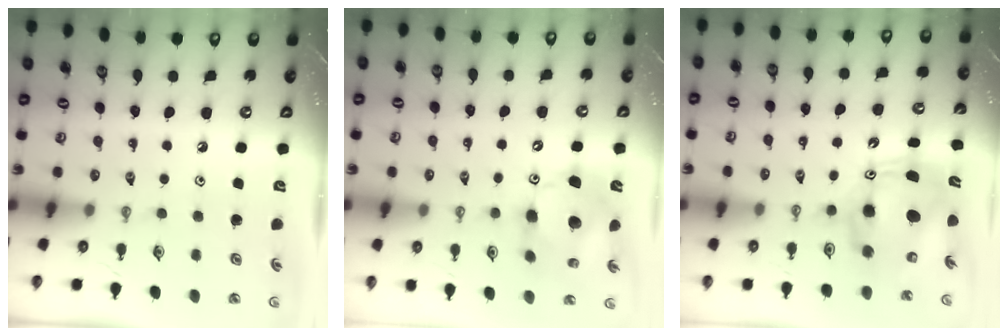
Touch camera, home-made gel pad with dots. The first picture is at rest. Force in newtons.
{"total": 11.9, "press": 11.8, "slide": 1.4}
{"total": 10.2, "press": 10.0, "slide": 2.0}